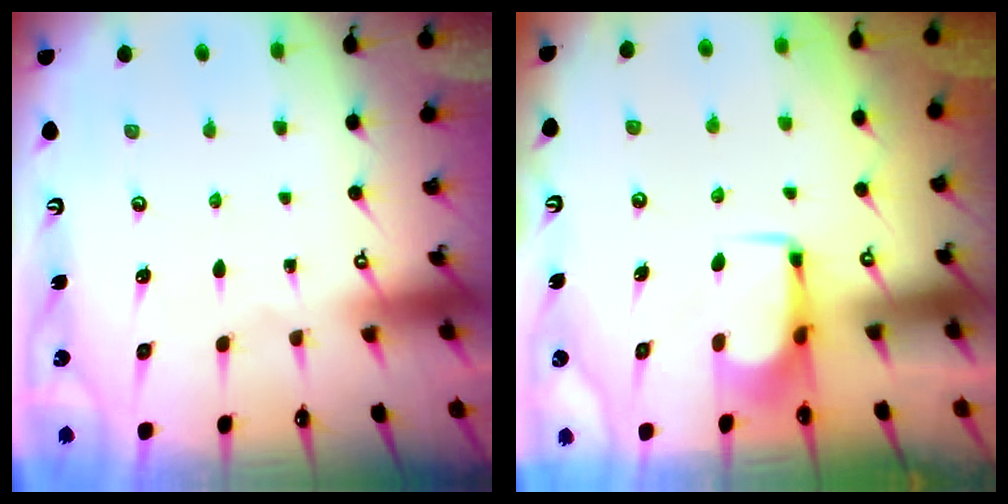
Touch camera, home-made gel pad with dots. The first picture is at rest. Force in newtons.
{"total": 1.7, "press": 1.6, "slide": 0.5}